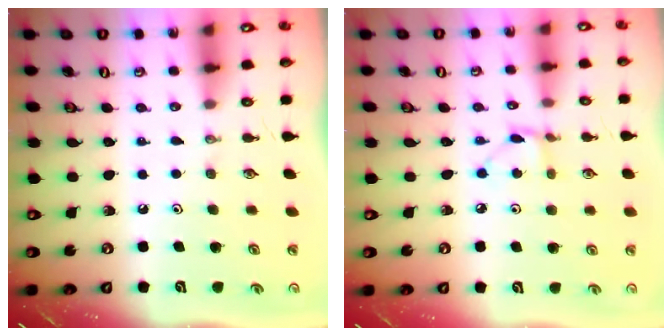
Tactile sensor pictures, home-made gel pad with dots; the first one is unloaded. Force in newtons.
{"total": 2.8, "press": 2.8, "slide": 0.1}